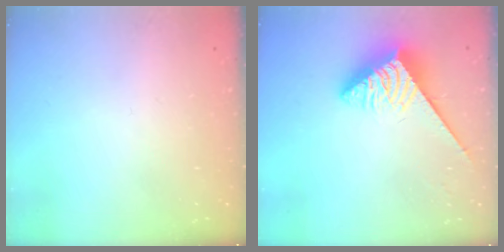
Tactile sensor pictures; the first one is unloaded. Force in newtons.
{"total": 3.6, "press": 3.5, "slide": 0.4}